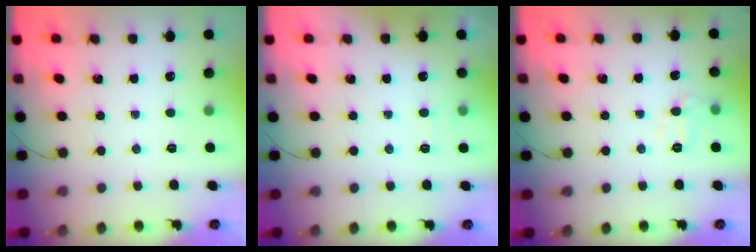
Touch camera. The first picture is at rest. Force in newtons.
{"total": 4.4, "press": 4.3, "slide": 1.2}
{"total": 7.9, "press": 7.7, "slide": 1.7}